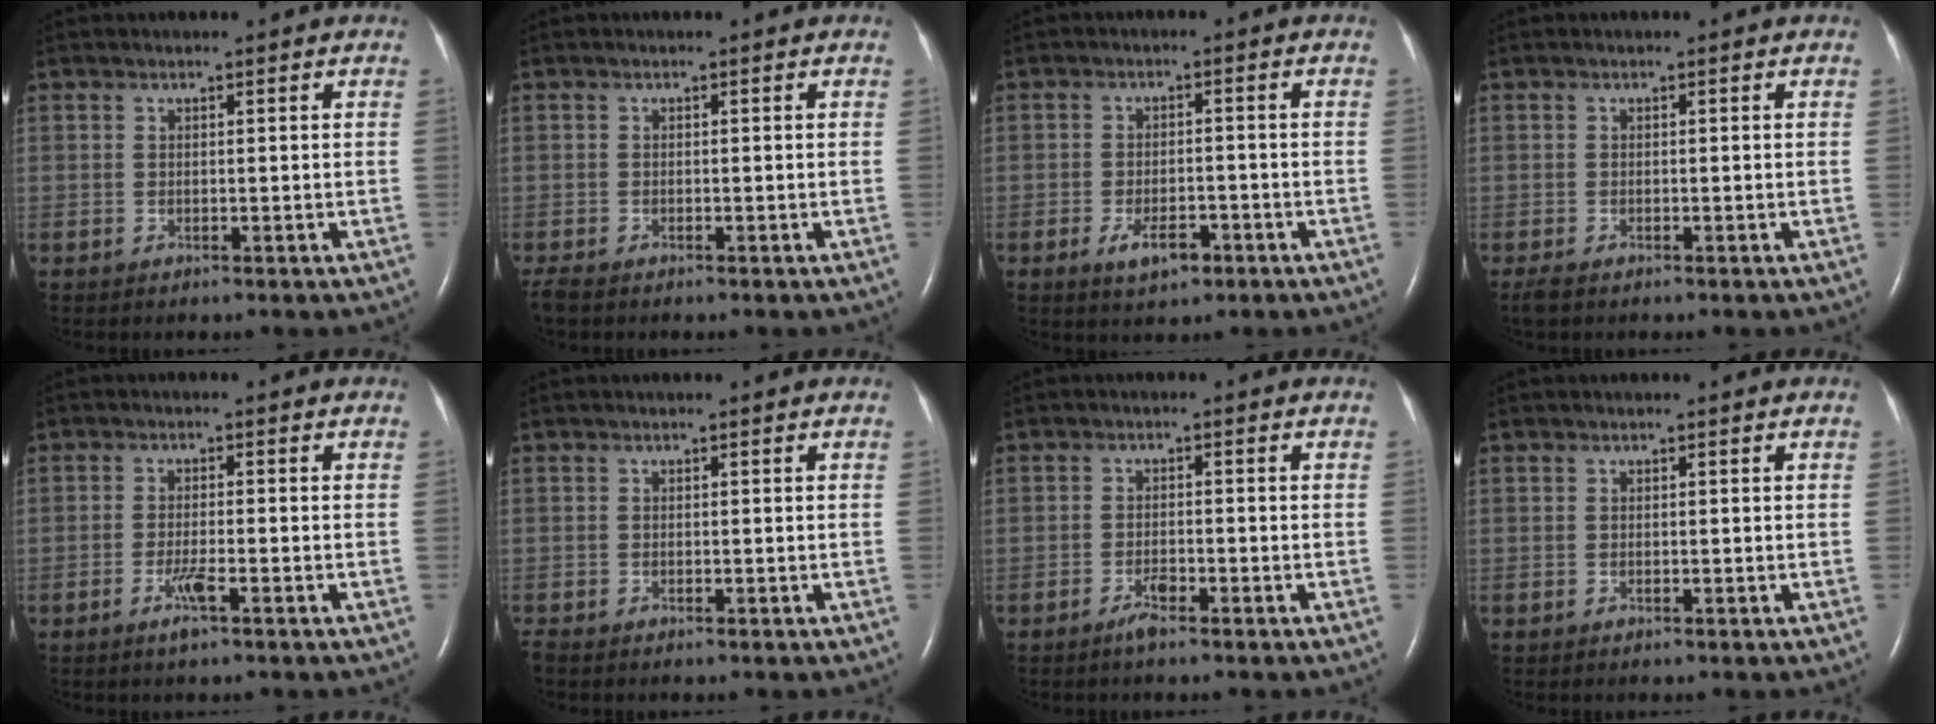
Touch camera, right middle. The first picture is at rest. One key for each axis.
{"total": 1.8, "fx": -1.5, "fy": 0.5, "fz": 0.9, "tx": -0.026, "ty": -0.007, "tz": -0.026}
{"total": 4.8, "fx": -2.6, "fy": 2.1, "fz": 3.4, "tx": -0.064, "ty": -0.001, "tz": -0.037}
{"total": 1.6, "fx": -1.2, "fy": 0.5, "fz": 0.9, "tx": -0.026, "ty": -0.006, "tz": -0.021}
{"total": 2.8, "fx": -1.6, "fy": 0.0, "fz": 2.3, "tx": -0.050, "ty": -0.004, "tz": -0.032}
{"total": 0.7, "fx": -0.7, "fy": 0.1, "fz": 0.2, "tx": -0.013, "ty": -0.004, "tz": -0.014}
{"total": 2.2, "fx": -1.7, "fy": 0.2, "fz": 1.4, "tx": -0.033, "ty": -0.002, "tz": -0.032}
{"total": 0.0}